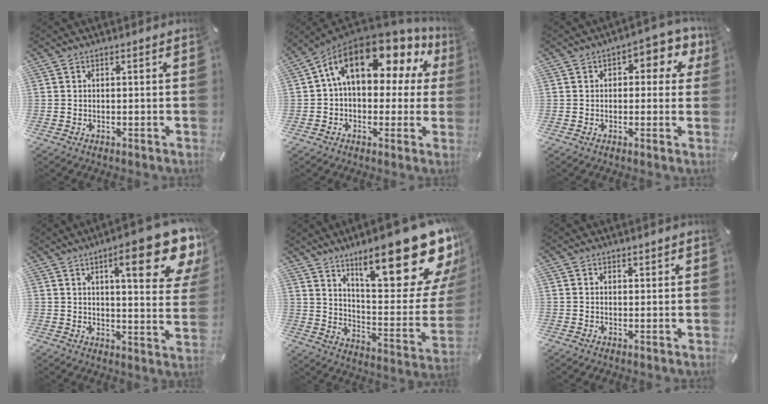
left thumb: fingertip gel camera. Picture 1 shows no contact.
{"total": 17.6, "force": [7.8, 9.8, 12.3], "torque": [-0.210, -0.045, 0.130]}
{"total": 5.9, "force": [1.5, 3.8, 4.2], "torque": [-0.047, -0.002, 0.018]}
{"total": 19.2, "force": [10.4, 6.2, 14.9], "torque": [-0.192, -0.063, 0.158]}
{"total": 28.5, "force": [17.8, 9.0, 20.5], "torque": [-0.270, -0.128, 0.291]}
{"total": 1.3, "force": [0.7, 1.1, 0.1], "torque": [0.007, 0.000, 0.010]}